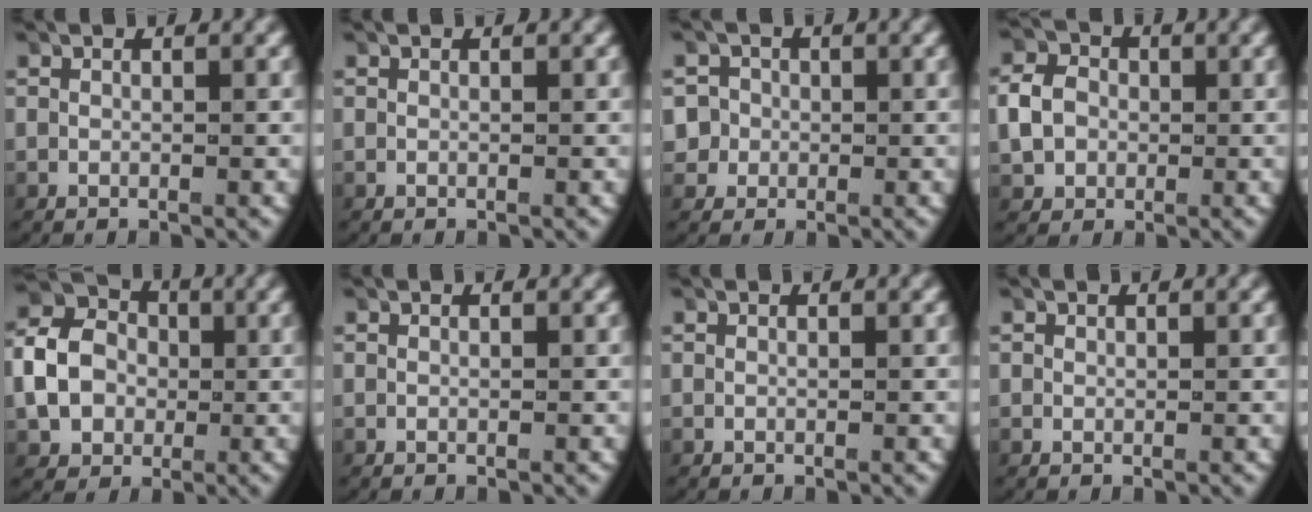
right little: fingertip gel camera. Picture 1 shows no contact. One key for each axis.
{"total": 0.0}
{"total": 5.0, "fx": -0.1, "fy": 4.7, "fz": 1.5, "tx": -0.046, "ty": -0.011, "tz": -0.005}
{"total": 3.6, "fx": 0.0, "fy": 3.1, "fz": 1.7, "tx": -0.042, "ty": 0.003, "tz": -0.001}
{"total": 6.6, "fx": 0.0, "fy": 5.5, "fz": 3.6, "tx": -0.073, "ty": -0.002, "tz": -0.002}
{"total": 0.0}
{"total": 0.0}
{"total": 0.0}